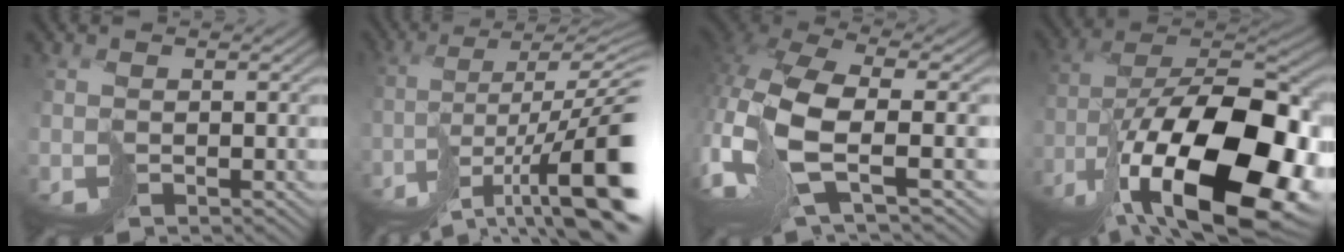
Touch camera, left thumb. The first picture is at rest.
{"total": 14.3, "force": [-6.2, 2.8, 12.6], "torque": [-0.203, -0.008, -0.102]}
{"total": 12.2, "force": [-3.0, 5.0, 10.8], "torque": [-0.264, -0.014, -0.062]}
{"total": 19.9, "force": [-9.8, 8.3, 15.3], "torque": [-0.251, -0.026, -0.148]}